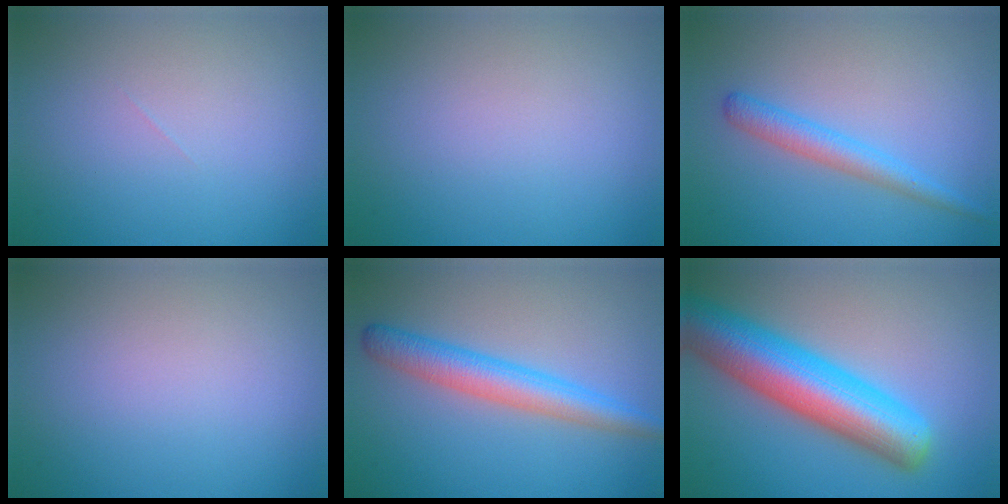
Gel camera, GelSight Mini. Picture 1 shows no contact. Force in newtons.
{"total": 0.0}
{"total": 2.7, "press": 2.6, "slide": 0.1}
{"total": 0.0}
{"total": 4.4, "press": 4.4, "slide": 0.1}
{"total": 10.2, "press": 10.2, "slide": 0.3}